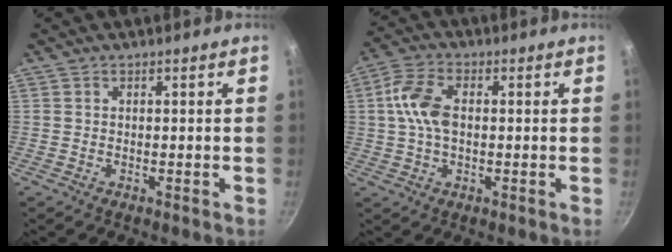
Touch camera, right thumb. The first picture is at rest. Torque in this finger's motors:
{"motor_torque": [-0.04, 0.10, 0.44, 0.62, 0.07]}